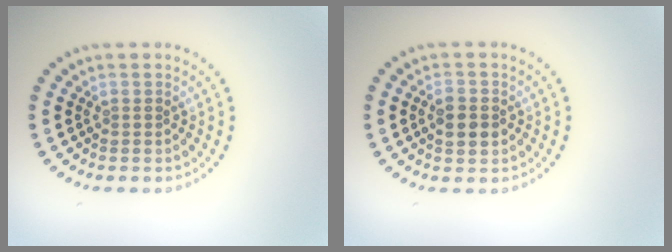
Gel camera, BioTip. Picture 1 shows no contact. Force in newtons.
{"total": 2.9, "press": 2.9, "slide": 0.1}